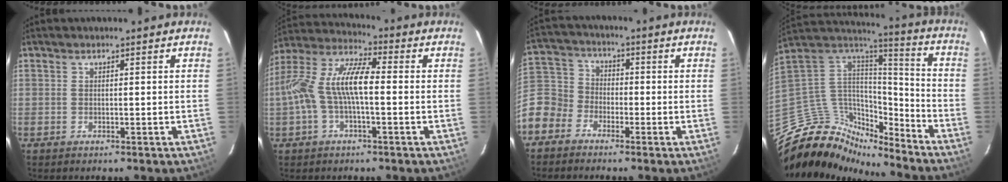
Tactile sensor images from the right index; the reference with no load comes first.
{"total": 12.7, "force": [-1.1, 4.2, 11.9], "torque": [-0.246, 0.016, -0.025]}
{"total": 9.6, "force": [-5.1, 7.8, 2.3], "torque": [-0.068, 0.033, -0.114]}
{"total": 14.3, "force": [-13.1, 5.2, 2.5], "torque": [-0.068, 0.045, -0.256]}